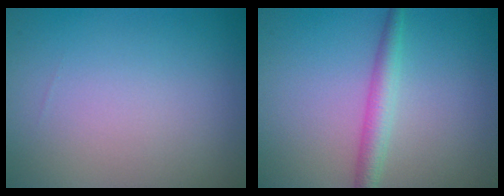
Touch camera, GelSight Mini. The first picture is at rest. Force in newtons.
{"total": 2.5, "press": 2.5, "slide": 0.0}